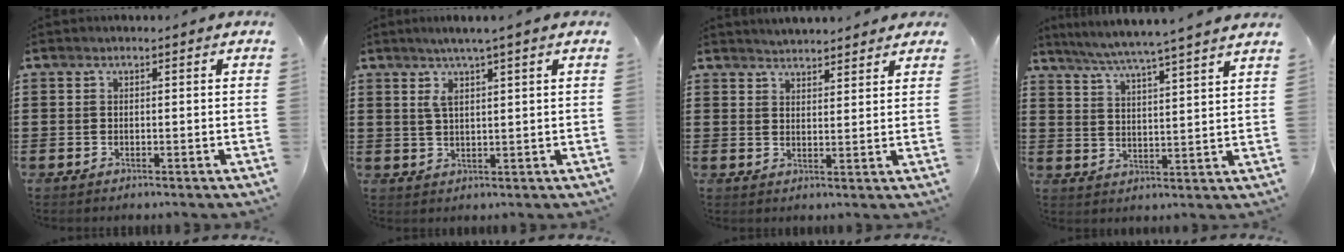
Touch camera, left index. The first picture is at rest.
{"total": 3.5, "force": [1.8, 0.0, 2.9], "torque": [-0.060, 0.001, 0.031]}
{"total": 2.8, "force": [2.8, 0.0, 0.0], "torque": [-0.009, -0.009, 0.052]}
{"total": 5.3, "force": [4.7, -1.2, 2.1], "torque": [-0.058, -0.034, 0.076]}